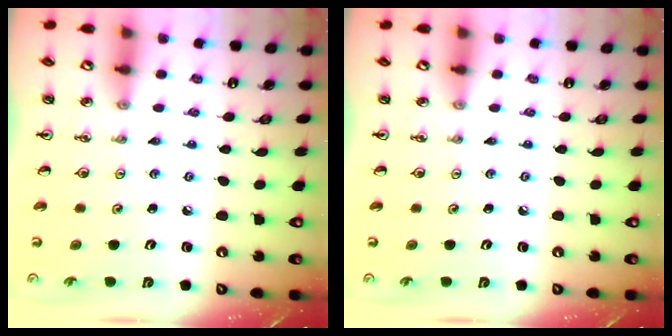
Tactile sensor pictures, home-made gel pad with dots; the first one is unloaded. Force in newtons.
{"total": 0.0}